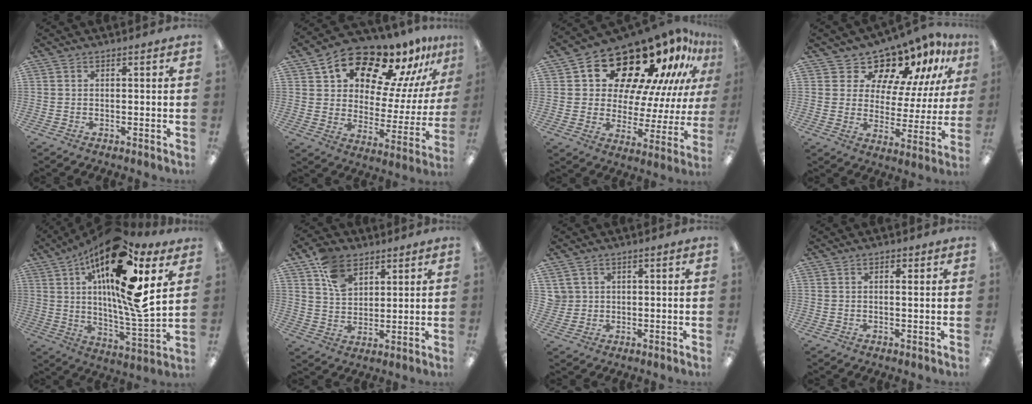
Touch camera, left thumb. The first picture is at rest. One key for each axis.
{"total": 16.1, "fx": 12.9, "fy": 6.9, "fz": 6.8, "tx": -0.115, "ty": -0.103, "tz": 0.217}
{"total": 20.7, "fx": 15.7, "fy": 9.6, "fz": 9.6, "tx": -0.144, "ty": -0.122, "tz": 0.271}
{"total": 12.8, "fx": 10.7, "fy": 5.8, "fz": 4.1, "tx": -0.073, "ty": -0.095, "tz": 0.185}
{"total": 23.1, "fx": 11.2, "fy": 5.8, "fz": 19.3, "tx": -0.323, "ty": -0.067, "tz": 0.174}
{"total": 9.7, "fx": 5.8, "fy": 6.1, "fz": 4.7, "tx": -0.087, "ty": -0.014, "tz": 0.111}
{"total": 3.3, "fx": 1.4, "fy": 3.0, "fz": 0.2, "tx": -0.015, "ty": 0.006, "tz": 0.027}
{"total": 2.5, "fx": 1.3, "fy": 1.1, "fz": 1.8, "tx": -0.022, "ty": -0.004, "tz": 0.019}